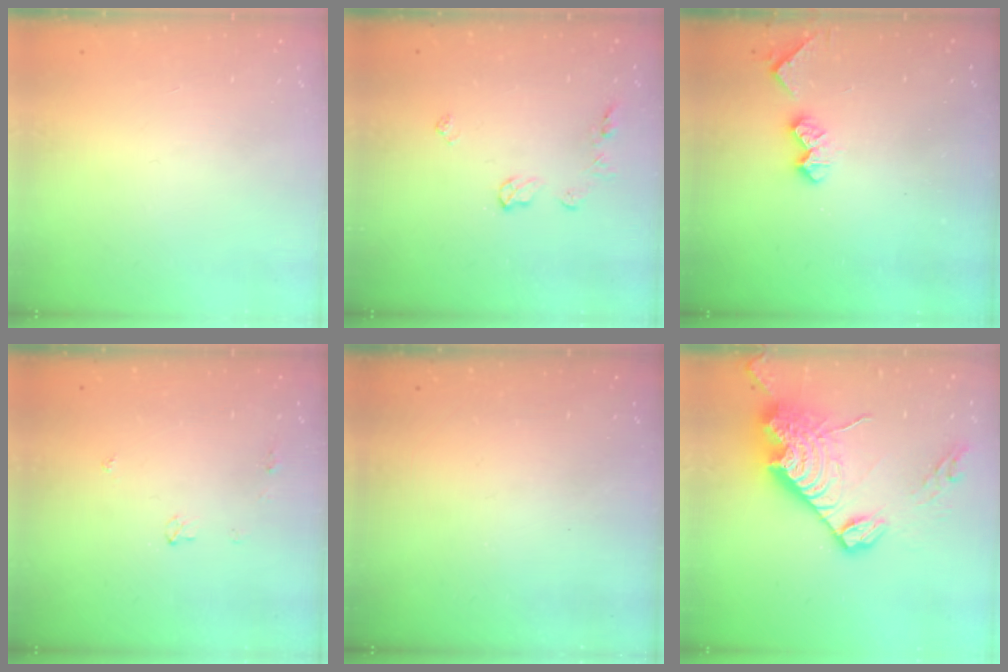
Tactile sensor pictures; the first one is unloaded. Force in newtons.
{"total": 6.3, "press": 6.3, "slide": 0.7}
{"total": 5.6, "press": 5.6, "slide": 0.7}
{"total": 3.3, "press": 3.2, "slide": 0.6}
{"total": 0.0}
{"total": 21.7, "press": 21.6, "slide": 1.8}